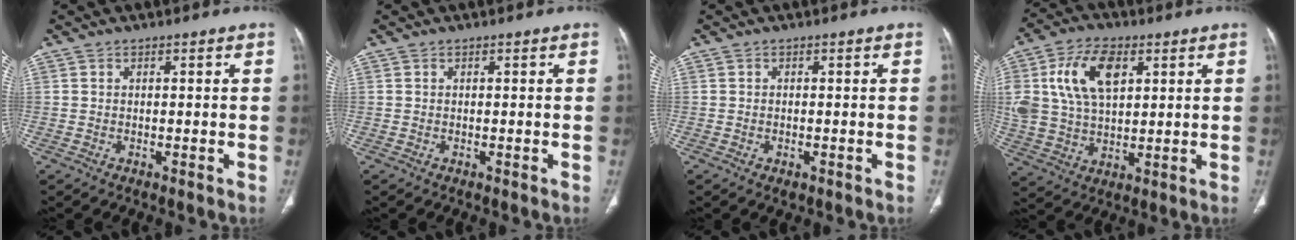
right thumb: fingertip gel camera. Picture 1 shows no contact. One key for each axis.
{"total": 0.0}
{"total": 1.3, "fx": -0.5, "fy": 0.8, "fz": 0.8, "tx": -0.011, "ty": 0.004, "tz": -0.001}
{"total": 14.9, "fx": 5.0, "fy": 8.8, "fz": 10.9, "tx": -0.200, "ty": -0.003, "tz": 0.100}